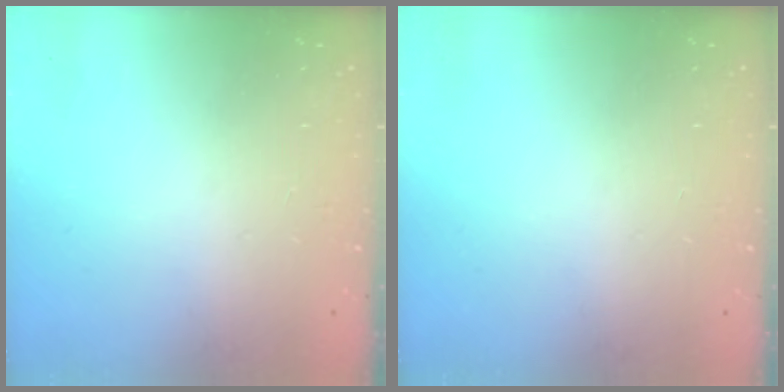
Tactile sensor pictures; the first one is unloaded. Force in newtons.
{"total": 0.0}